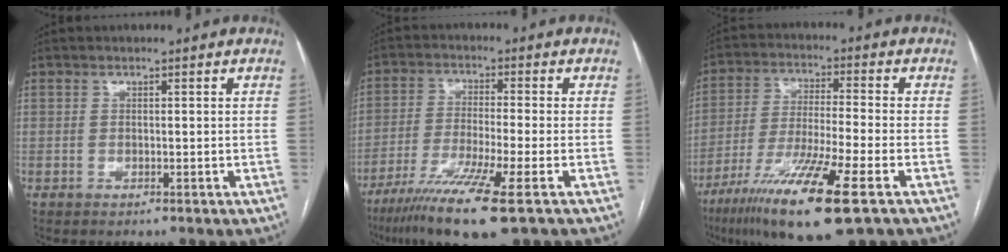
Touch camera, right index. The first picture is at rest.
{"total": 12.1, "force": [-7.2, -0.4, 9.7], "torque": [-0.187, -0.032, -0.127]}
{"total": 15.8, "force": [-8.6, 0.5, 13.2], "torque": [-0.260, -0.042, -0.153]}